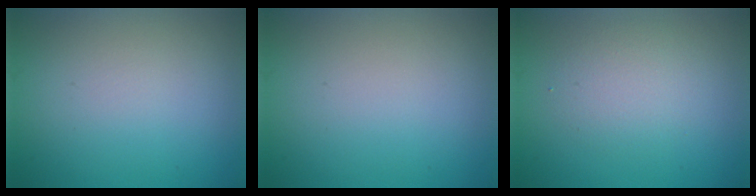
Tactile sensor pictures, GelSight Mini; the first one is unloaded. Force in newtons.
{"total": 0.0}
{"total": 2.5, "press": 2.5, "slide": 0.1}